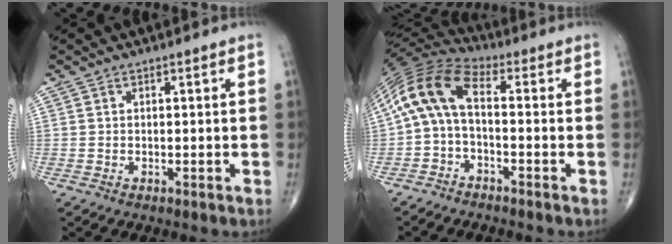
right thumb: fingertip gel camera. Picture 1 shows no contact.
{"total": 10.6, "force": [-1.0, 5.1, 9.3], "torque": [-0.184, 0.041, -0.035]}